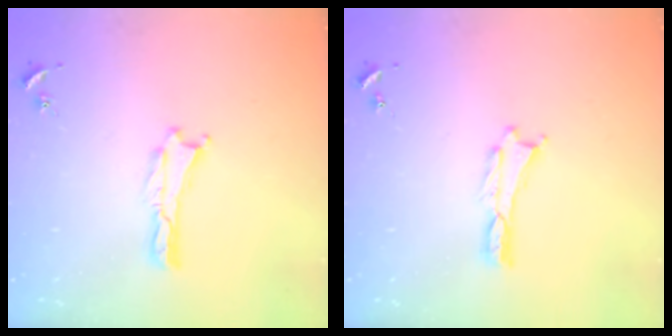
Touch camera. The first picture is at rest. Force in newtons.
{"total": 0.0}